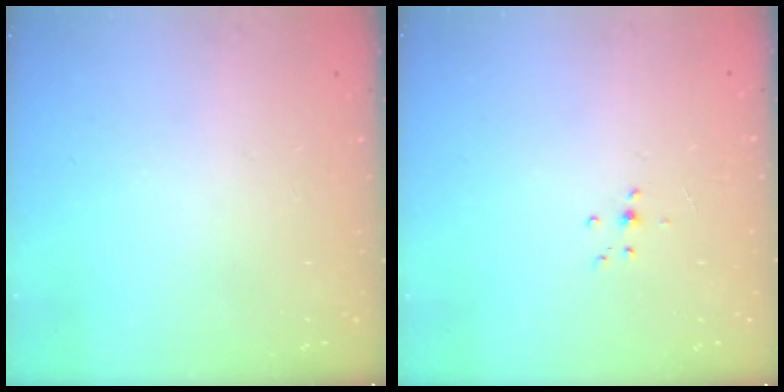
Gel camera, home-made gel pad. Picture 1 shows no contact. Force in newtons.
{"total": 4.8, "press": 4.7, "slide": 0.7}